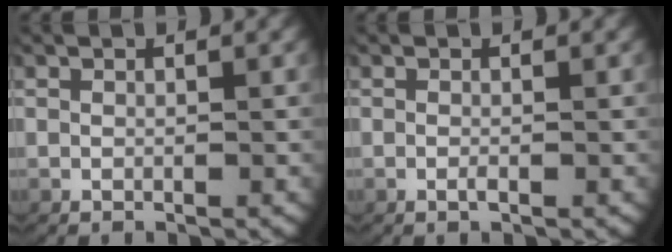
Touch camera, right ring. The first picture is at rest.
{"total": 0.7, "force": [-0.4, 0.2, 0.5], "torque": [-0.010, 0.000, -0.008]}